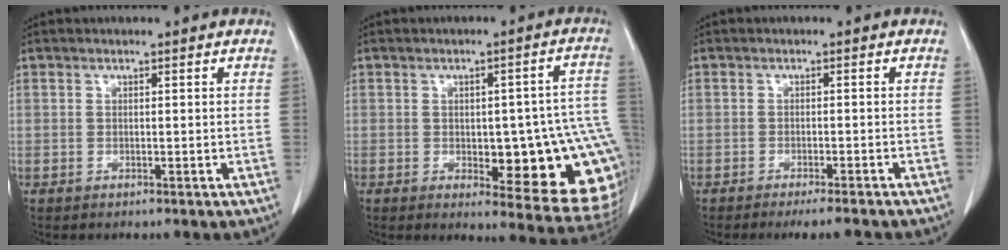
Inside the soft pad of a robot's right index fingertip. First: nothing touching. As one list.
[{"total": 18.4, "force": [-3.5, 5.6, 17.2], "torque": [-0.128, 0.024, -0.021]}, {"total": 5.3, "force": [-4.6, -0.1, 2.6], "torque": [-0.021, -0.008, -0.065]}]